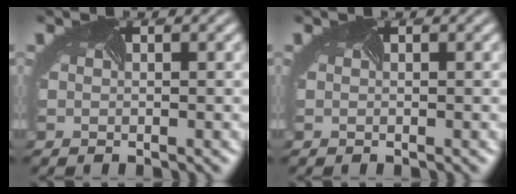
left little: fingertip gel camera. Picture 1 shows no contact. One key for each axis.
{"total": 0.0}